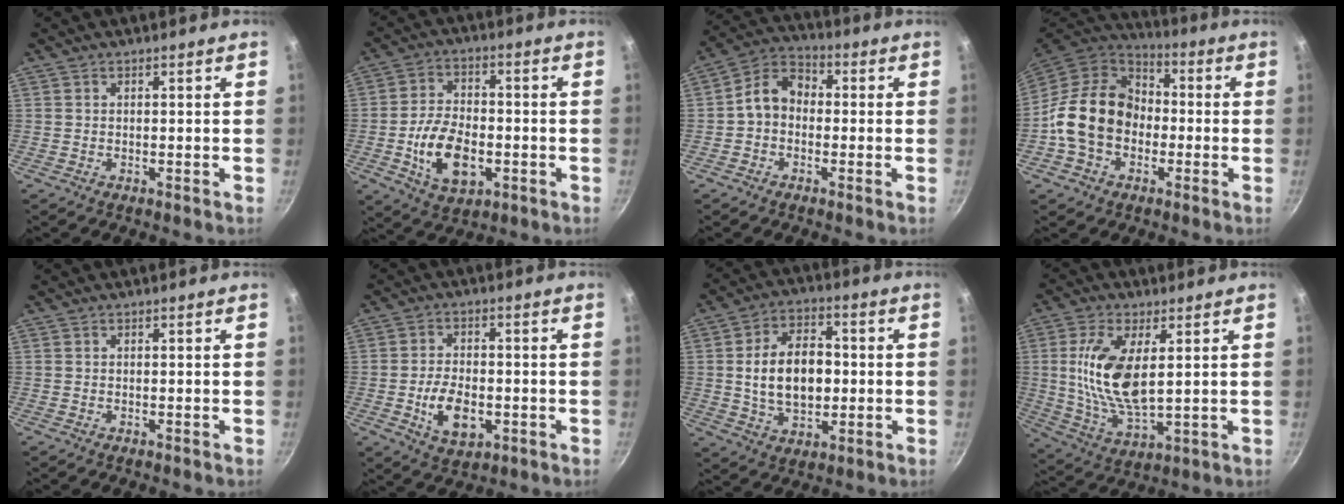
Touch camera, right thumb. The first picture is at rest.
{"total": 12.6, "force": [-3.2, 7.6, 9.5], "torque": [-0.154, 0.013, -0.052]}
{"total": 7.7, "force": [-0.7, 6.0, 4.8], "torque": [-0.061, 0.031, -0.034]}
{"total": 17.7, "force": [-2.3, 13.7, 10.9], "torque": [-0.159, 0.042, -0.055]}
{"total": 0.0}
{"total": 9.2, "force": [-2.3, 5.5, 7.0], "torque": [-0.107, 0.006, -0.033]}
{"total": 14.0, "force": [0.1, 9.1, 10.7], "torque": [-0.153, 0.012, 0.003]}
{"total": 14.3, "force": [2.6, 6.5, 12.4], "torque": [-0.243, -0.016, 0.055]}